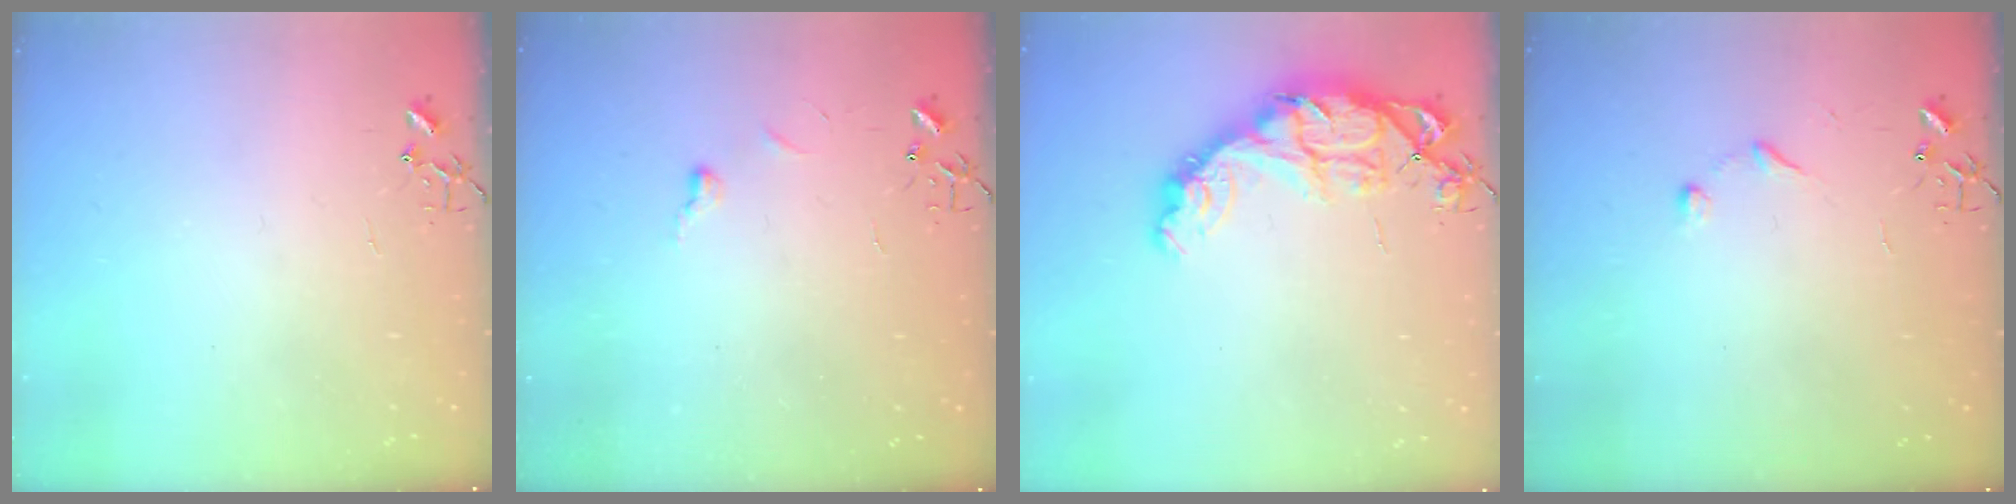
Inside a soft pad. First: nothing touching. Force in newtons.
{"total": 4.3, "press": 4.2, "slide": 0.7}
{"total": 14.7, "press": 14.7, "slide": 1.2}
{"total": 6.0, "press": 6.0, "slide": 0.5}